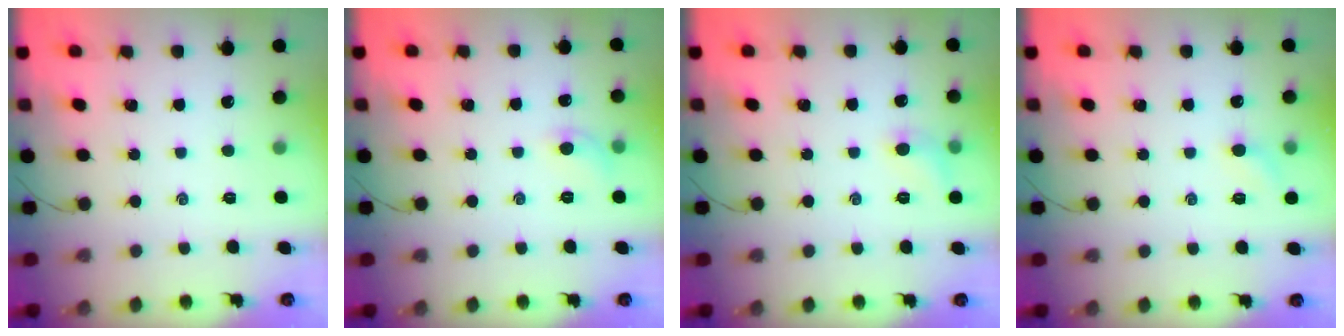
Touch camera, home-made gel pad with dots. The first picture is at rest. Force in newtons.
{"total": 5.7, "press": 5.5, "slide": 1.5}
{"total": 6.6, "press": 6.4, "slide": 1.4}
{"total": 5.9, "press": 5.6, "slide": 2.0}